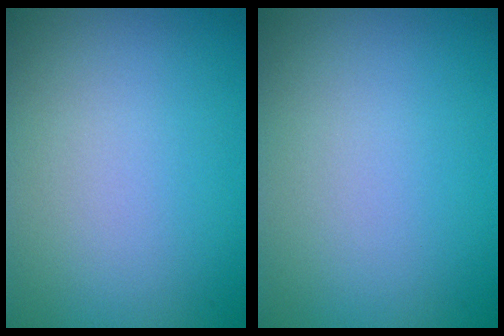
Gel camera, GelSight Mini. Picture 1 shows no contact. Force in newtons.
{"total": 0.0}